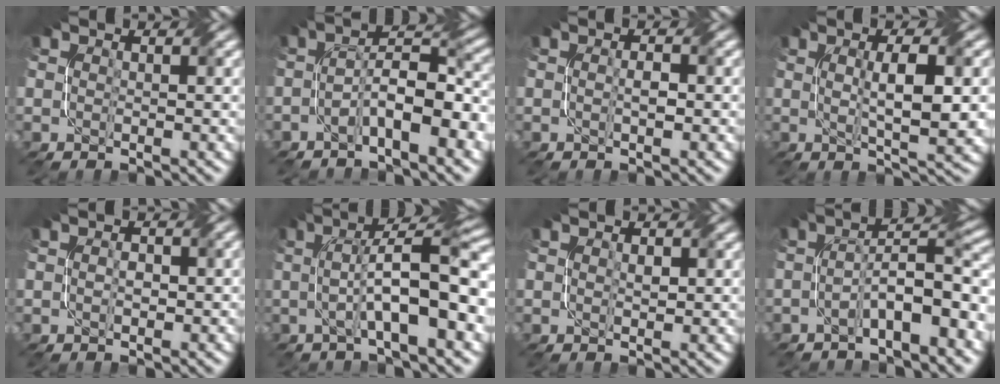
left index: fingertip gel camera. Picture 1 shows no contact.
{"total": 6.6, "force": [-2.7, 1.8, 5.7], "torque": [-0.092, 0.015, -0.049]}
{"total": 1.1, "force": [-0.3, 0.3, 1.0], "torque": [-0.019, 0.001, -0.003]}
{"total": 6.1, "force": [0.3, 1.4, 5.9], "torque": [-0.093, 0.000, 0.010]}
{"total": 1.5, "force": [-0.3, 0.8, 1.2], "torque": [-0.017, 0.002, -0.003]}
{"total": 9.1, "force": [0.0, 2.1, 8.9], "torque": [-0.127, 0.018, -0.004]}
{"total": 0.7, "force": [0.1, 0.5, 0.5], "torque": [-0.006, -0.002, 0.003]}
{"total": 6.4, "force": [-2.9, 1.7, 5.4], "torque": [-0.082, 0.018, -0.053]}